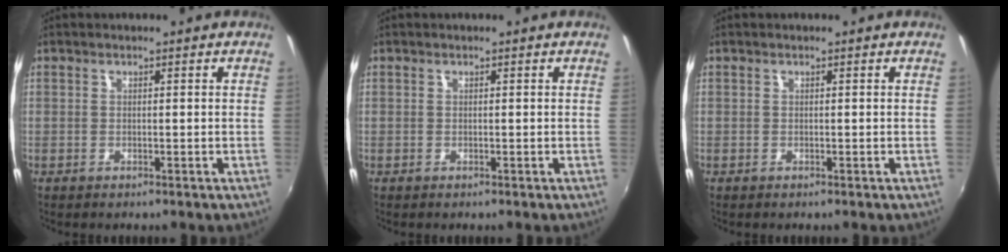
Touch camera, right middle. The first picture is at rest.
{"total": 0.0}
{"total": 0.0}